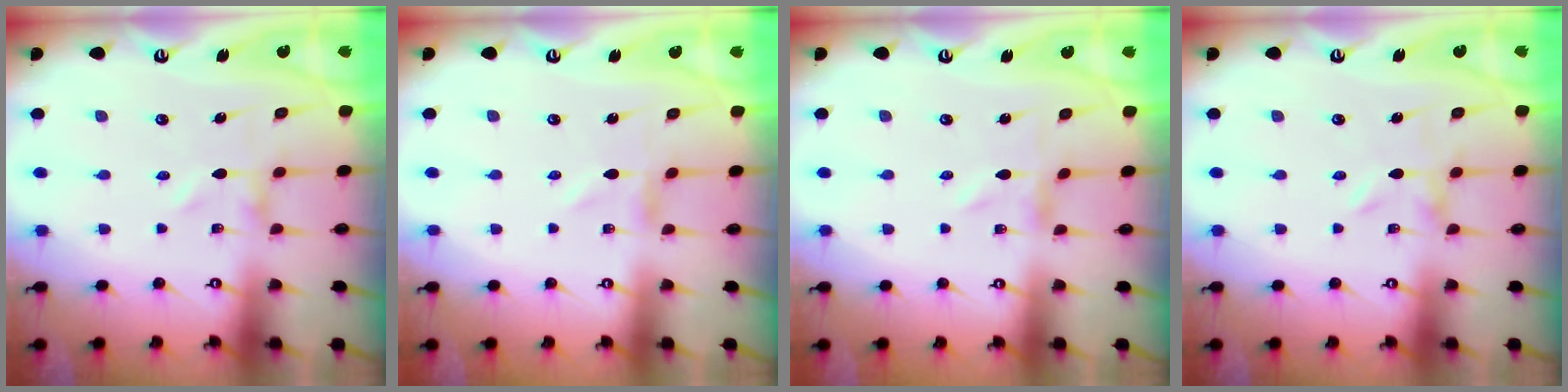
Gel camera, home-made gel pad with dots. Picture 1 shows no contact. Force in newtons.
{"total": 0.7, "press": 0.7, "slide": 0.1}
{"total": 0.0}
{"total": 0.0}